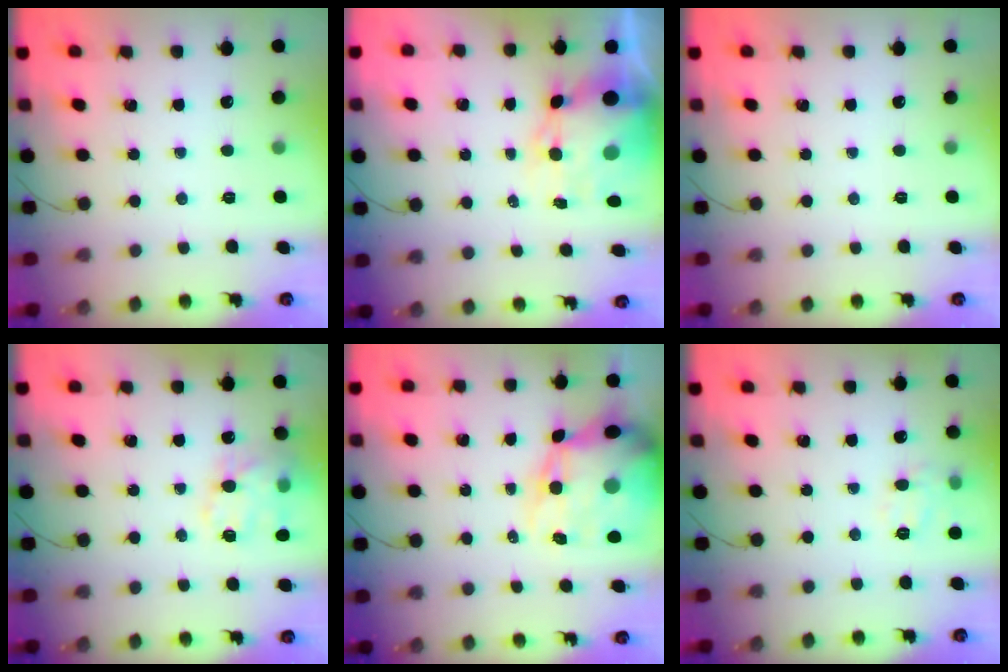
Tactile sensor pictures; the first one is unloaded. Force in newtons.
{"total": 10.7, "press": 10.4, "slide": 2.8}
{"total": 0.0}
{"total": 16.1, "press": 15.9, "slide": 2.5}
{"total": 17.3, "press": 16.7, "slide": 4.4}
{"total": 8.3, "press": 8.2, "slide": 1.4}